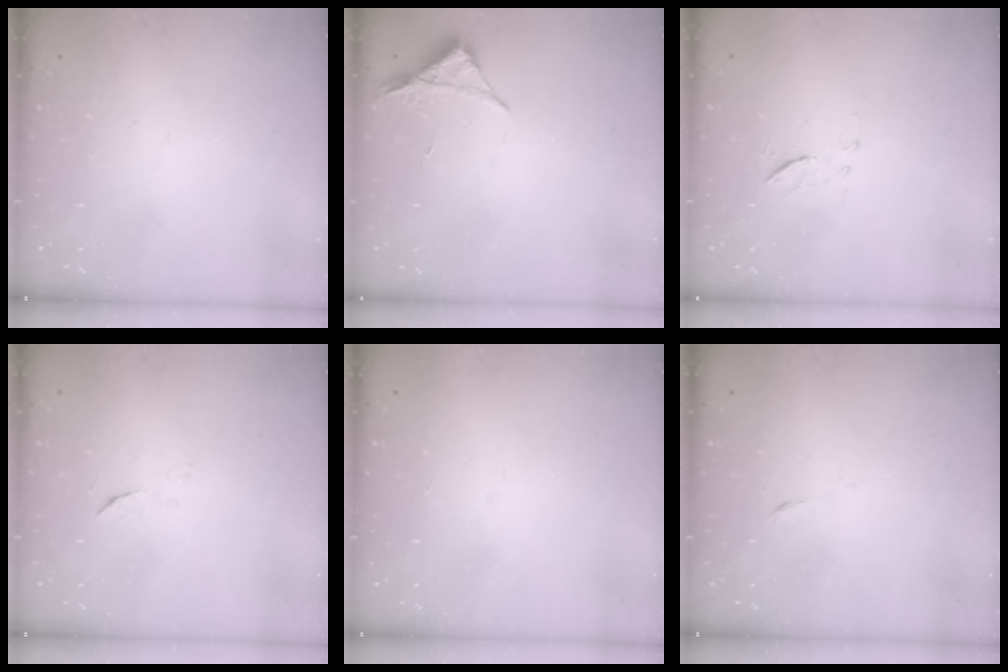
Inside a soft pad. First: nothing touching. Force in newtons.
{"total": 3.4, "press": 3.4, "slide": 0.6}
{"total": 6.8, "press": 6.6, "slide": 1.8}
{"total": 4.1, "press": 4.1, "slide": 0.3}
{"total": 1.5, "press": 1.5, "slide": 0.1}
{"total": 3.9, "press": 3.8, "slide": 0.9}